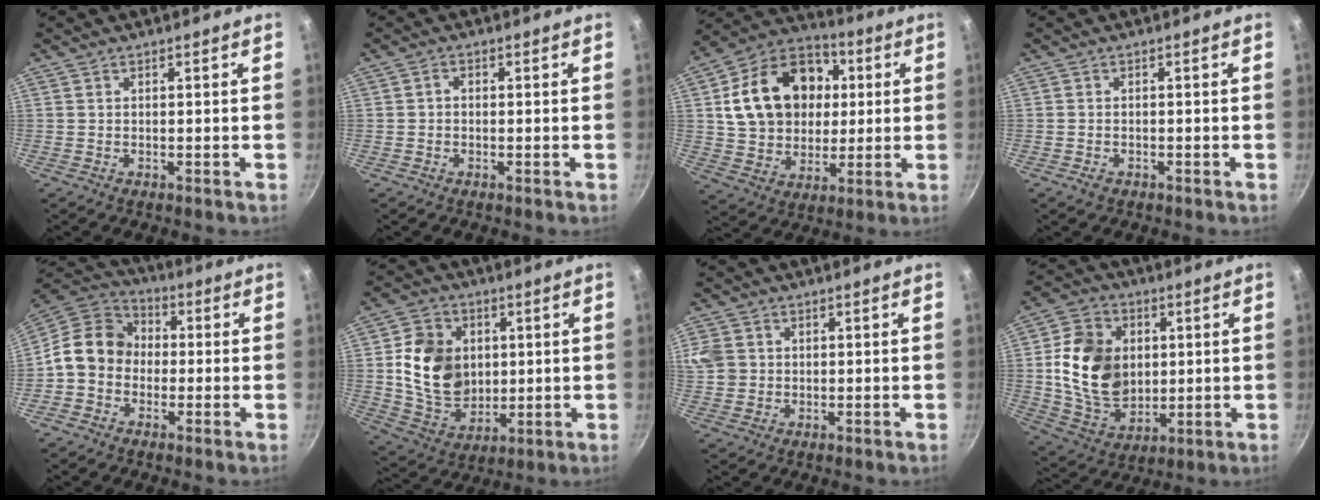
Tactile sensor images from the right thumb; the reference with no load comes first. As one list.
[{"total": 1.3, "force": [-0.2, 1.0, 0.8], "torque": [-0.015, 0.007, -0.007]}, {"total": 21.1, "force": [3.7, 16.3, 12.9], "torque": [-0.189, 0.024, 0.063]}, {"total": 1.6, "force": [-1.0, 1.0, 0.8], "torque": [-0.016, 0.005, -0.016]}, {"total": 11.9, "force": [-1.0, 10.1, 6.2], "torque": [-0.074, 0.034, -0.044]}, {"total": 15.4, "force": [1.9, 12.2, 9.2], "torque": [-0.135, -0.005, 0.044]}, {"total": 7.5, "force": [1.1, 6.7, 3.2], "torque": [-0.070, 0.004, 0.018]}, {"total": 17.4, "force": [1.9, 13.2, 11.2], "torque": [-0.176, -0.003, 0.042]}]